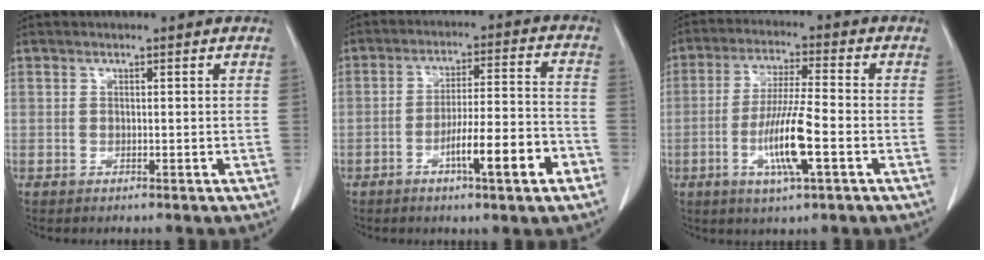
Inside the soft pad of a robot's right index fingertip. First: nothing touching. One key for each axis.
{"total": 11.0, "fx": -5.1, "fy": 0.7, "fz": 9.7, "tx": -0.152, "ty": 0.006, "tz": -0.078}
{"total": 10.0, "fx": -3.1, "fy": 0.5, "fz": 9.5, "tx": -0.184, "ty": -0.011, "tz": -0.061}